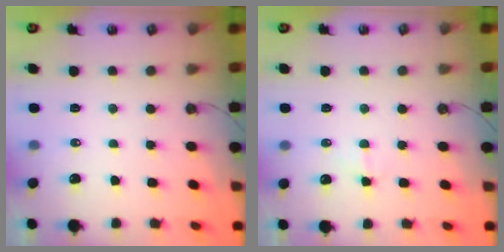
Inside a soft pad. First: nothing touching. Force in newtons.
{"total": 2.2, "press": 2.1, "slide": 0.8}